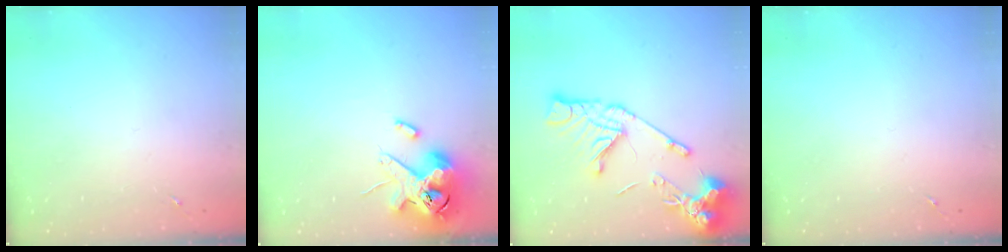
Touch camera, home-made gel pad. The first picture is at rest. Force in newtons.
{"total": 14.5, "press": 14.3, "slide": 2.4}
{"total": 16.8, "press": 16.6, "slide": 1.9}
{"total": 0.0}